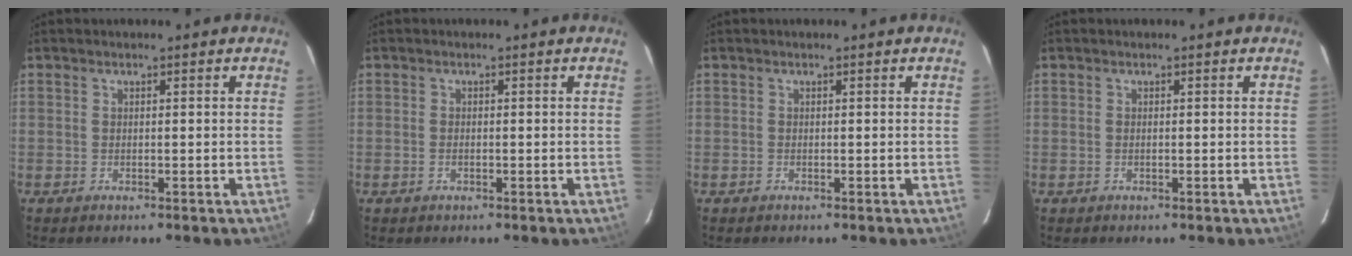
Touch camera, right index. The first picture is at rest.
{"total": 0.9, "force": [-0.4, 0.5, 0.6], "torque": [-0.011, 0.000, -0.007]}
{"total": 0.0}
{"total": 0.0}